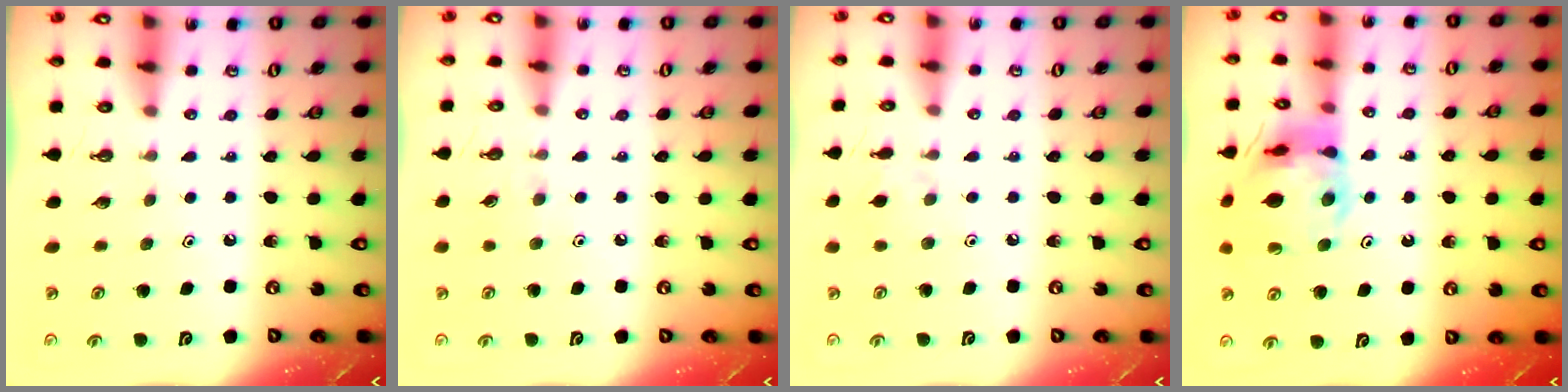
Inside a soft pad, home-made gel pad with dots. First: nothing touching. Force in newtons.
{"total": 3.7, "press": 3.7, "slide": 0.6}
{"total": 4.1, "press": 4.0, "slide": 0.8}
{"total": 16.1, "press": 16.0, "slide": 2.0}